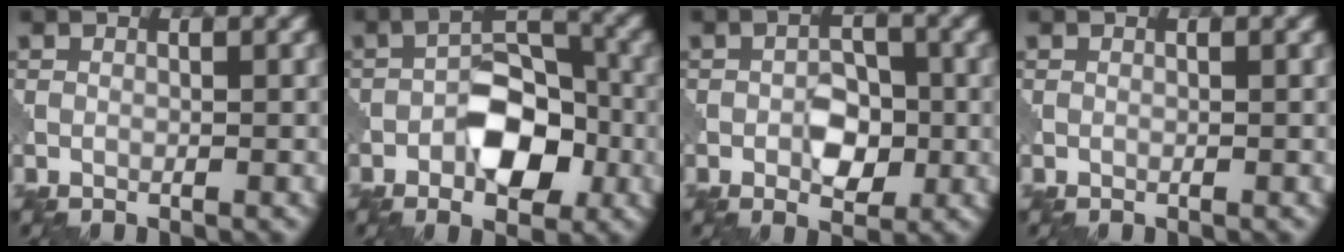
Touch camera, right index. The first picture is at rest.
{"total": 5.7, "force": [-1.7, 3.2, 4.4], "torque": [-0.059, 0.010, -0.023]}
{"total": 2.9, "force": [-0.3, 2.0, 2.1], "torque": [-0.030, 0.004, 0.002]}
{"total": 0.0}